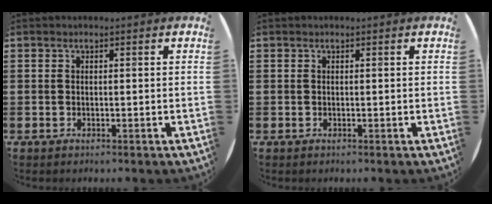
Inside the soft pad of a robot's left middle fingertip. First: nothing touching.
{"total": 0.0}